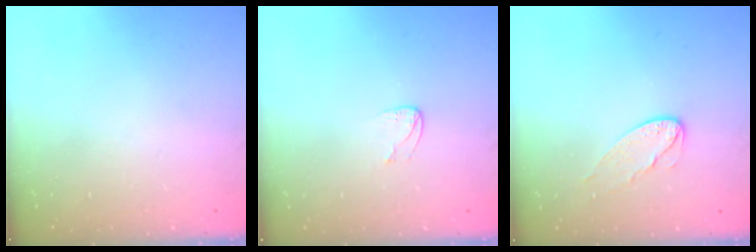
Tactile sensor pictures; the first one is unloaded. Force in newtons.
{"total": 3.1, "press": 3.1, "slide": 0.3}
{"total": 6.8, "press": 6.8, "slide": 0.2}